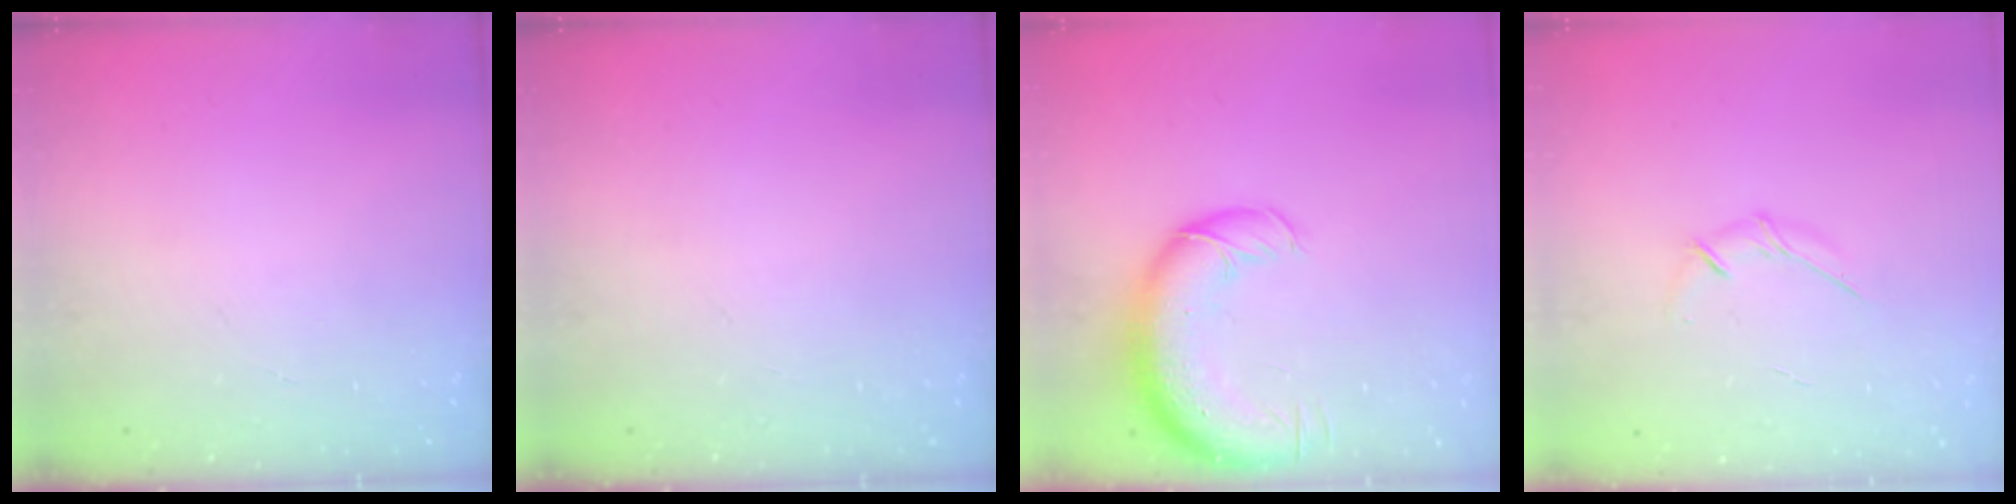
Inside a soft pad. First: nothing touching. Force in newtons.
{"total": 0.0}
{"total": 14.5, "press": 14.1, "slide": 3.5}
{"total": 5.4, "press": 5.3, "slide": 1.0}